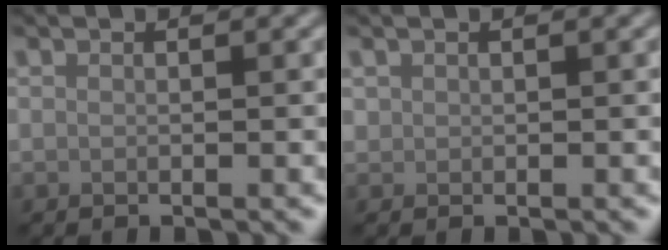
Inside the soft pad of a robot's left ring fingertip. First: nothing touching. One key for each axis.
{"total": 0.5, "fx": 0.3, "fy": 0.4, "fz": 0.0, "tx": 0.005, "ty": 0.000, "tz": 0.006}